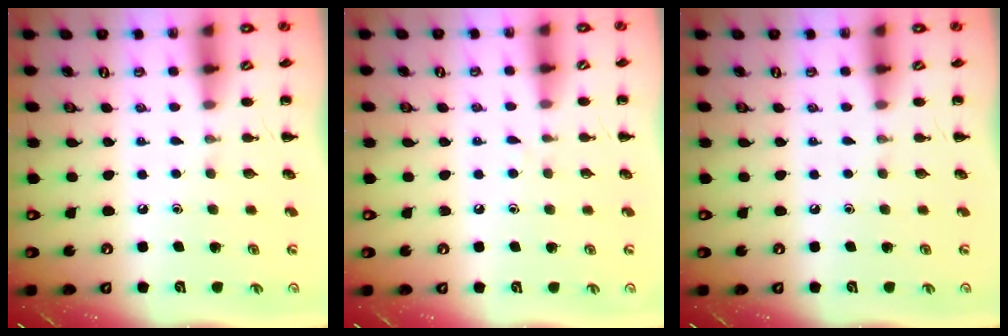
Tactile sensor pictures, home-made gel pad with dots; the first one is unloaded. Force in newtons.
{"total": 2.9, "press": 2.7, "slide": 1.0}
{"total": 0.0}